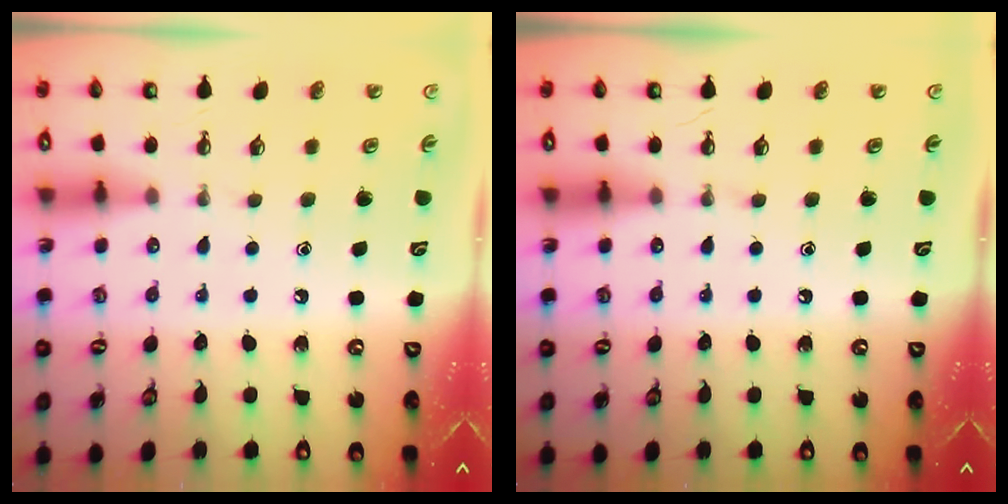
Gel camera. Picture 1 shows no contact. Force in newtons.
{"total": 0.0}